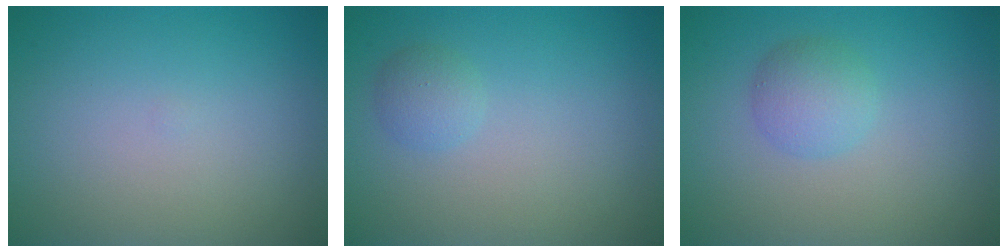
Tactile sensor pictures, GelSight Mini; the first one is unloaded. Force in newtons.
{"total": 1.4, "press": 1.4, "slide": 0.1}
{"total": 2.5, "press": 2.5, "slide": 0.1}